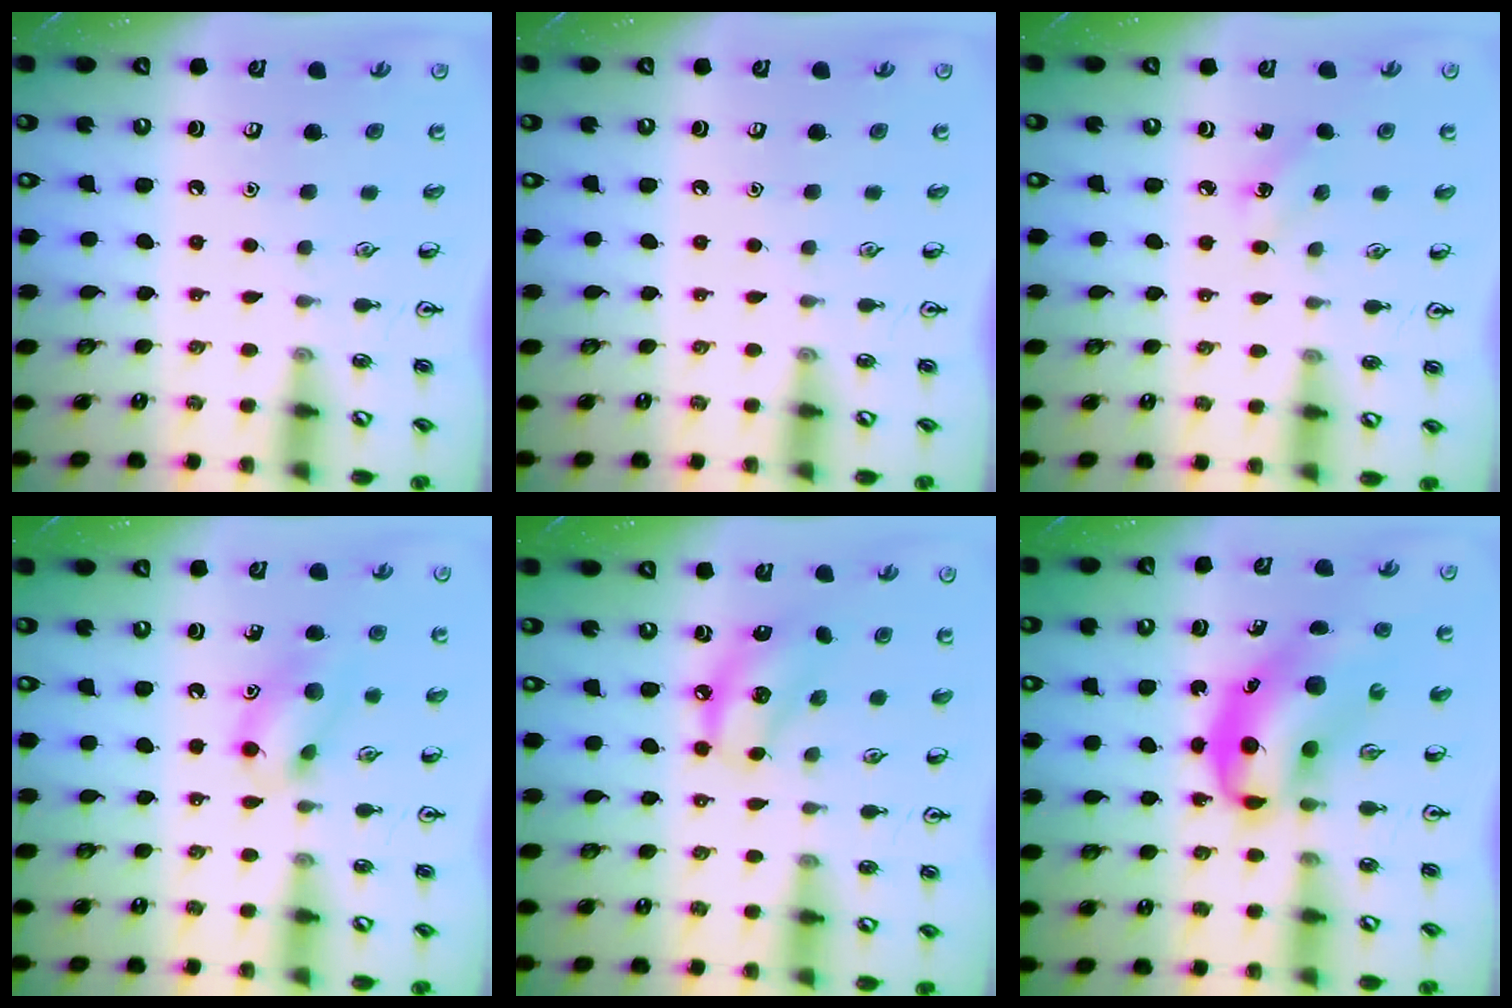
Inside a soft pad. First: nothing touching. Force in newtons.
{"total": 0.0}
{"total": 2.3, "press": 2.2, "slide": 0.8}
{"total": 11.3, "press": 11.2, "slide": 1.9}
{"total": 8.3, "press": 8.1, "slide": 2.0}
{"total": 12.5, "press": 12.0, "slide": 3.5}